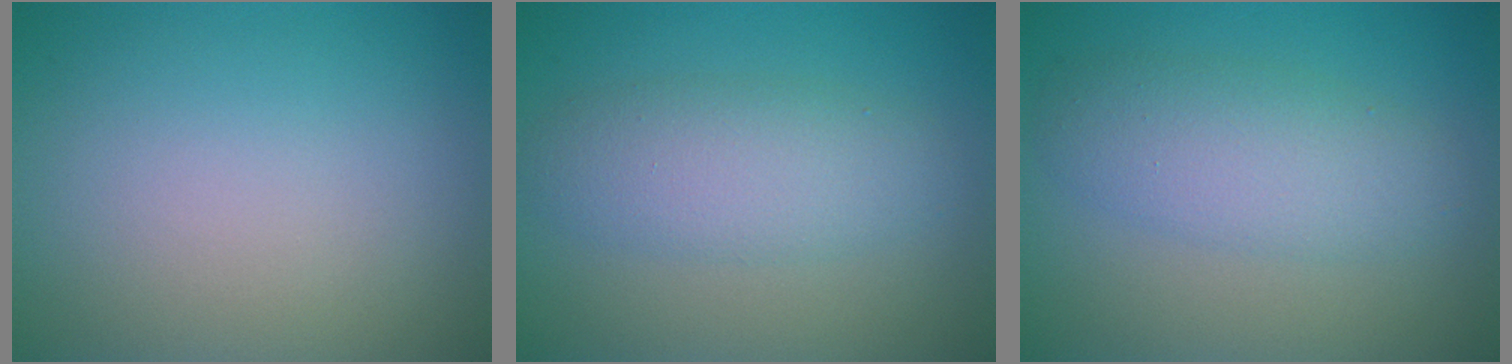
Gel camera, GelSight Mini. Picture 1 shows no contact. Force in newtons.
{"total": 4.2, "press": 4.2, "slide": 0.0}
{"total": 4.4, "press": 4.4, "slide": 0.2}